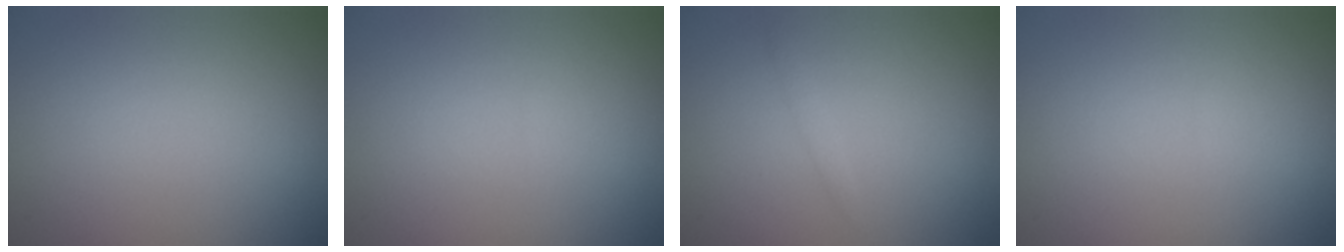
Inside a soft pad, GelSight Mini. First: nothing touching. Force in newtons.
{"total": 0.0}
{"total": 0.7, "press": 0.7, "slide": 0.0}
{"total": 0.0}